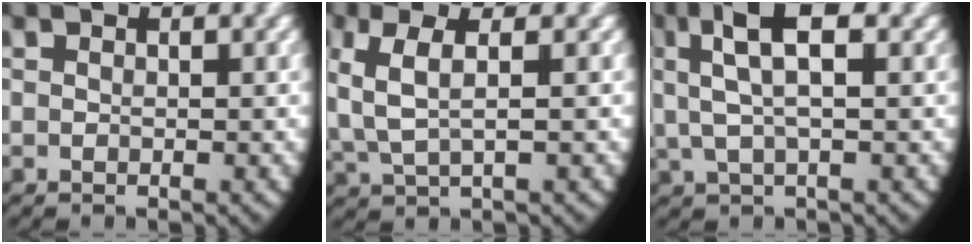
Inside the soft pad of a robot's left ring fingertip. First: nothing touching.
{"total": 4.4, "force": [0.8, 2.2, 3.7], "torque": [-0.086, -0.002, 0.024]}
{"total": 7.5, "force": [3.4, 3.2, 5.8], "torque": [-0.123, 0.015, 0.052]}